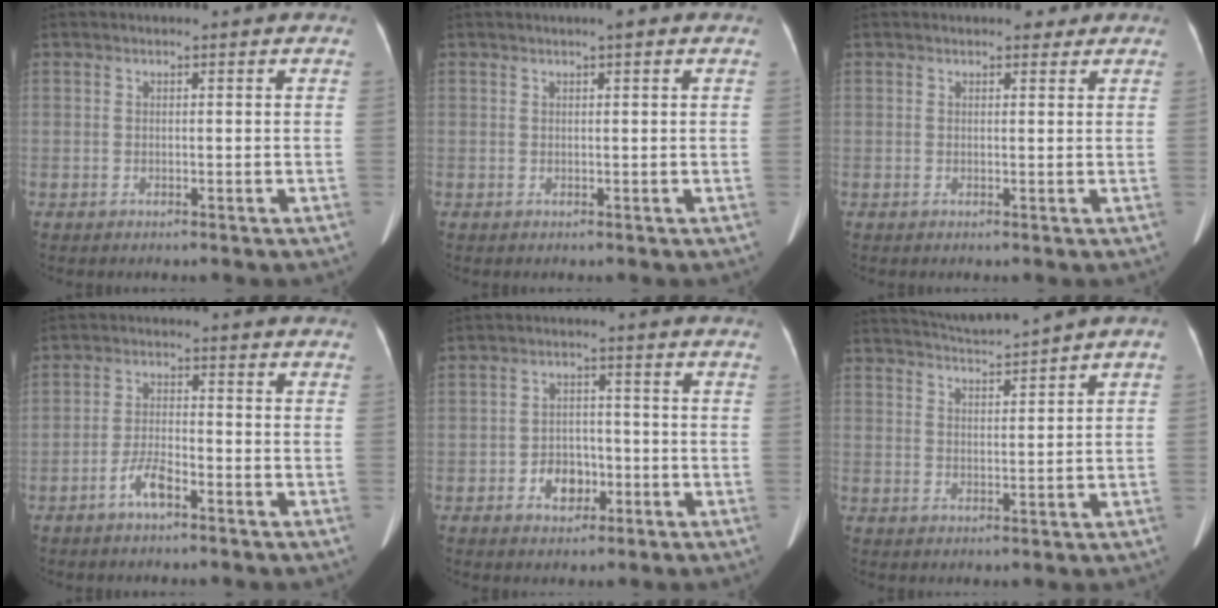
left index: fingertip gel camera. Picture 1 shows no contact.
{"total": 1.3, "force": [0.8, 0.3, 1.0], "torque": [-0.015, 0.015, 0.009]}
{"total": 2.0, "force": [1.5, 1.1, 0.7], "torque": [-0.006, 0.002, 0.015]}
{"total": 4.0, "force": [-2.6, 0.9, 3.0], "torque": [-0.063, 0.003, -0.051]}
{"total": 4.9, "force": [-2.0, 3.5, 2.8], "torque": [-0.050, 0.014, -0.030]}
{"total": 4.5, "force": [4.1, -1.4, 1.3], "torque": [-0.026, -0.001, 0.078]}